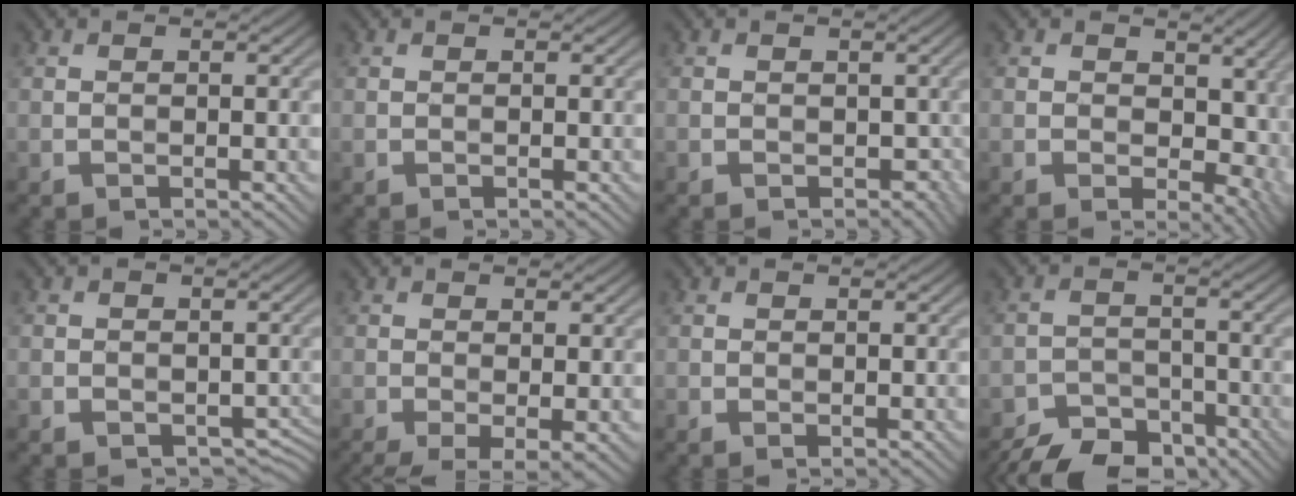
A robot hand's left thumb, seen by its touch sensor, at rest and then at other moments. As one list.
[{"total": 0.0}, {"total": 1.5, "force": [-0.4, 1.4, 0.4], "torque": [-0.011, -0.006, -0.005]}, {"total": 8.9, "force": [-0.3, 6.1, 6.4], "torque": [-0.076, -0.020, 0.009]}, {"total": 2.2, "force": [-0.8, 2.1, 0.3], "torque": [-0.004, -0.008, -0.008]}, {"total": 4.2, "force": [-1.9, 1.0, 3.6], "torque": [-0.075, -0.007, -0.029]}, {"total": 0.0}, {"total": 7.6, "force": [-6.7, 3.0, 1.9], "torque": [-0.028, -0.008, -0.116]}]